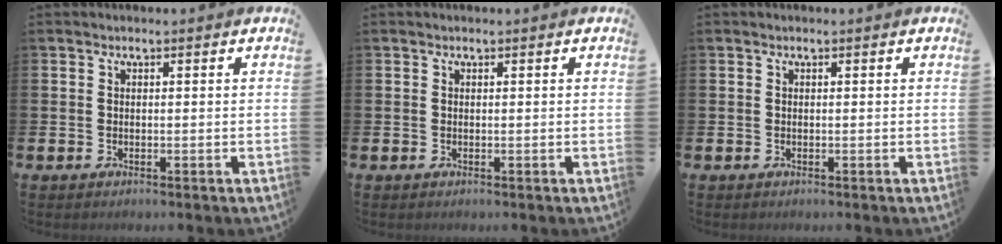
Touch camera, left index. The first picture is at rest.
{"total": 0.0}
{"total": 0.0}